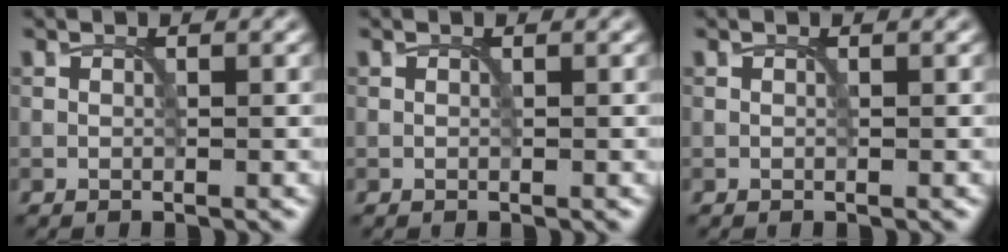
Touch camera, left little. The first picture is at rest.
{"total": 0.0}
{"total": 0.0}